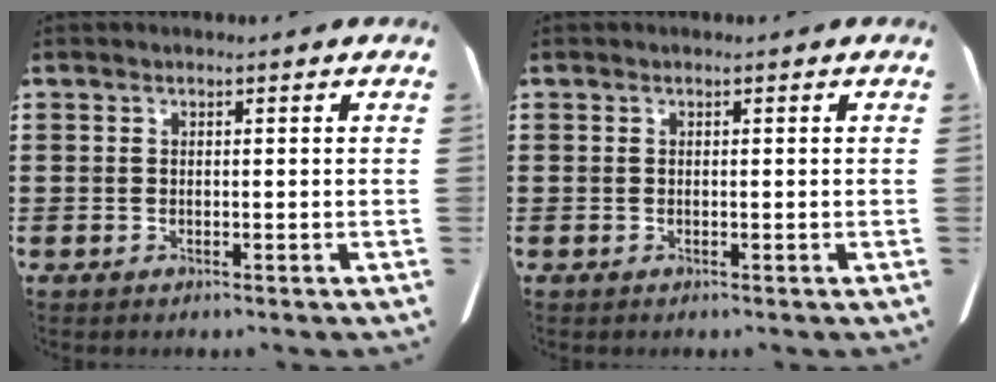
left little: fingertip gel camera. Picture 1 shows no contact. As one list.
[{"total": 0.0}]